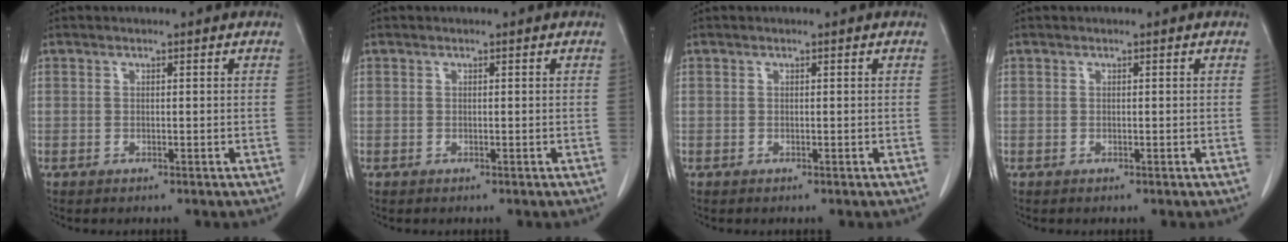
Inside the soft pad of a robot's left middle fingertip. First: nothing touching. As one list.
[{"total": 0.0}, {"total": 0.0}, {"total": 0.0}]